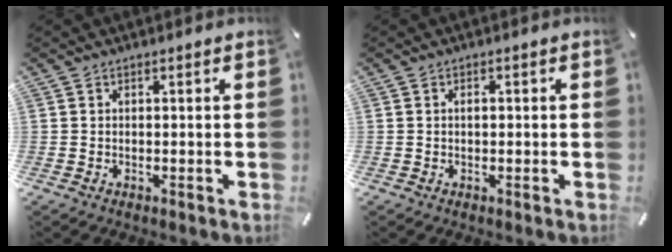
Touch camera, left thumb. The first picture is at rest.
{"total": 1.2, "force": [-0.1, 0.7, 1.0], "torque": [-0.021, 0.003, -0.003]}